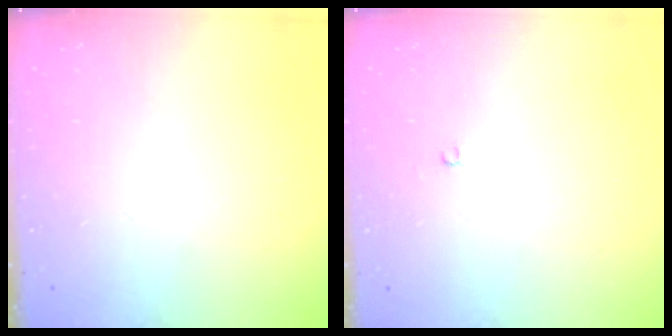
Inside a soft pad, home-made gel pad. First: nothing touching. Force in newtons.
{"total": 2.0, "press": 2.0, "slide": 0.4}